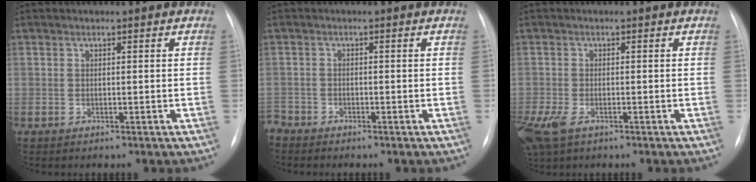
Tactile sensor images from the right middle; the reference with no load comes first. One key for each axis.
{"total": 1.7, "fx": -1.7, "fy": 0.4, "fz": -0.3, "tx": 0.011, "ty": -0.003, "tz": -0.030}
{"total": 7.1, "fx": -3.9, "fy": 3.7, "fz": 4.7, "tx": -0.117, "ty": -0.018, "tz": -0.068}